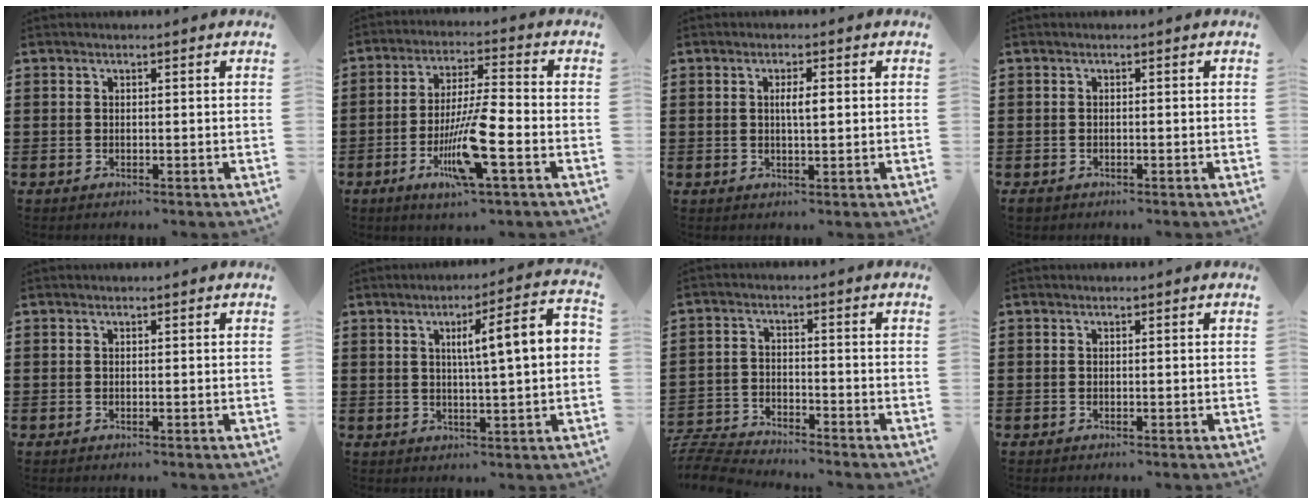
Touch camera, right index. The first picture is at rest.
{"total": 10.2, "force": [-3.7, 1.6, 9.3], "torque": [-0.184, -0.008, -0.070]}
{"total": 2.8, "force": [0.3, 0.6, 2.7], "torque": [-0.052, 0.001, 0.003]}
{"total": 0.7, "force": [-0.6, 0.4, 0.1], "torque": [-0.005, -0.001, -0.012]}
{"total": 0.0}
{"total": 8.0, "force": [1.1, 0.6, 7.9], "torque": [-0.133, -0.008, 0.005]}
{"total": 5.5, "force": [-5.5, 0.4, 0.5], "torque": [-0.027, 0.000, -0.115]}
{"total": 0.0}